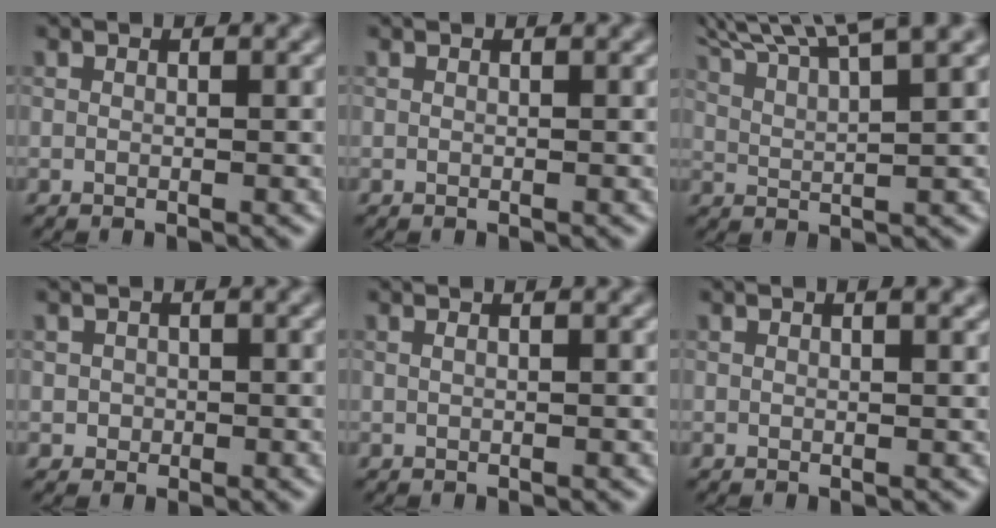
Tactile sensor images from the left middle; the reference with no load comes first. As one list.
[{"total": 0.0}, {"total": 9.0, "force": [7.2, 1.7, 5.1], "torque": [-0.075, 0.034, 0.083]}, {"total": 0.9, "force": [0.0, 0.9, 0.0], "torque": [0.007, -0.003, -0.002]}, {"total": 1.4, "force": [0.7, 0.6, 1.1], "torque": [-0.008, -0.002, -0.005]}, {"total": 1.2, "force": [0.7, 0.4, 1.0], "torque": [-0.009, 0.004, 0.008]}]